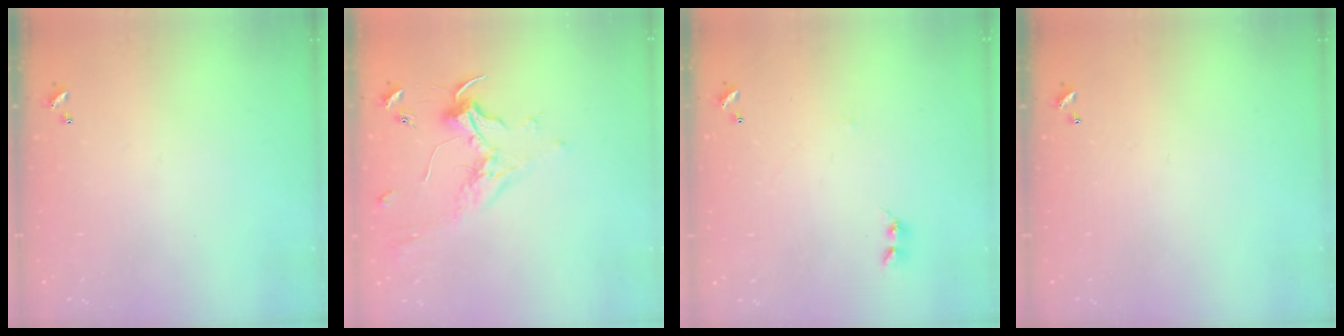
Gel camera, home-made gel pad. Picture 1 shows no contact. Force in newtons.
{"total": 2.0, "press": 1.9, "slide": 0.7}
{"total": 2.5, "press": 2.4, "slide": 0.4}
{"total": 0.0}